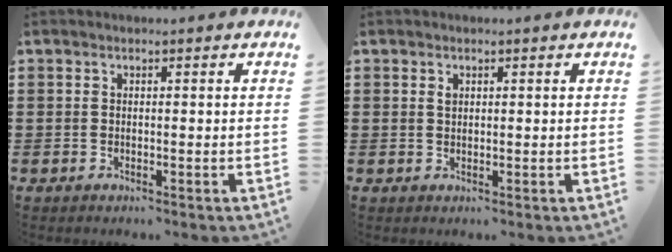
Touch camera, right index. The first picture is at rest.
{"total": 0.7, "force": [0.4, 0.4, 0.4], "torque": [-0.010, 0.003, 0.006]}